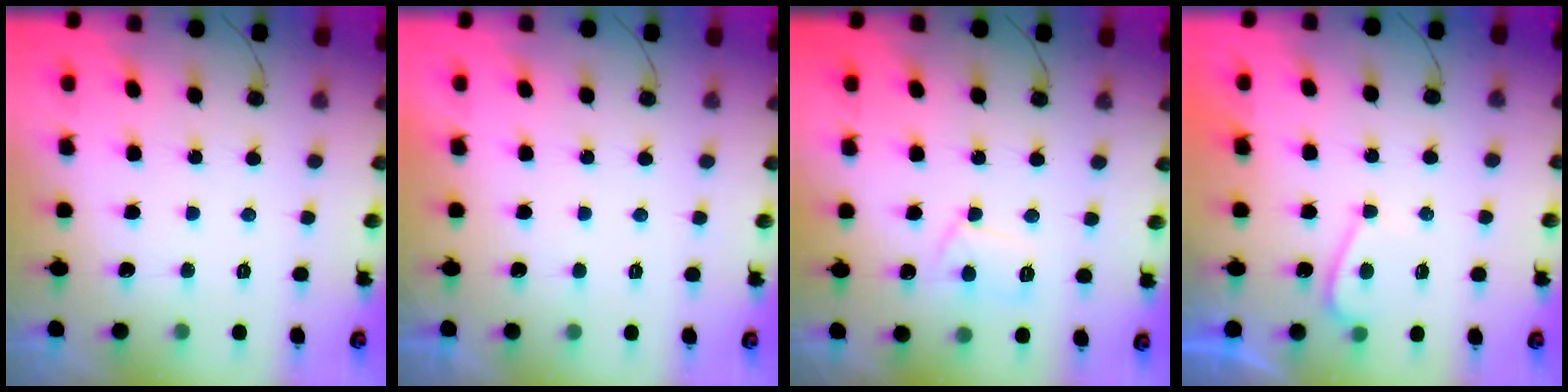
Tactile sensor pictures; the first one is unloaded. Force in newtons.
{"total": 2.2, "press": 2.2, "slide": 0.4}
{"total": 7.1, "press": 7.1, "slide": 0.6}
{"total": 3.5, "press": 3.3, "slide": 0.9}